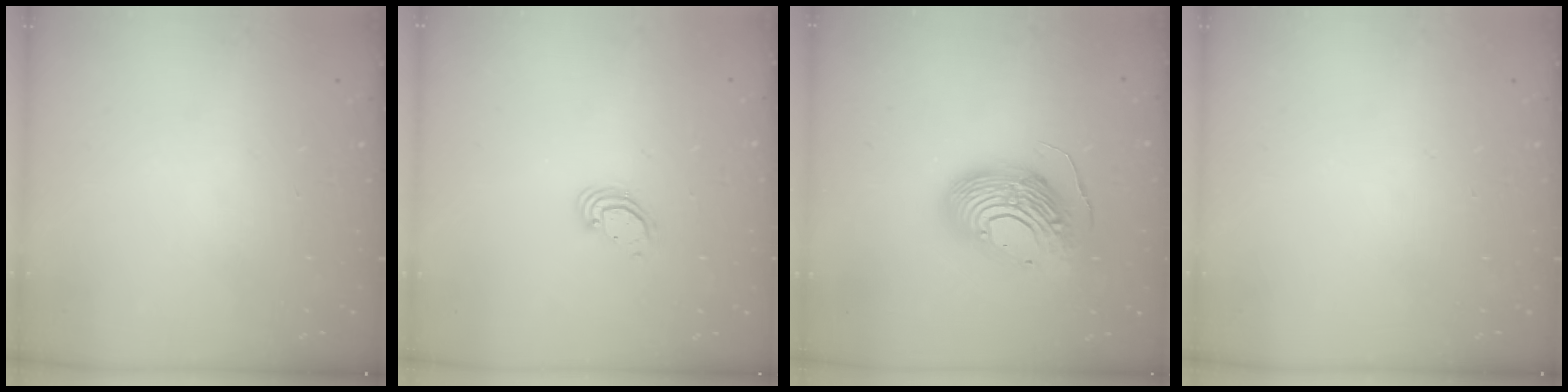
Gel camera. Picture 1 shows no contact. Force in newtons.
{"total": 3.6, "press": 3.6, "slide": 0.2}
{"total": 17.0, "press": 16.9, "slide": 1.5}
{"total": 0.0}